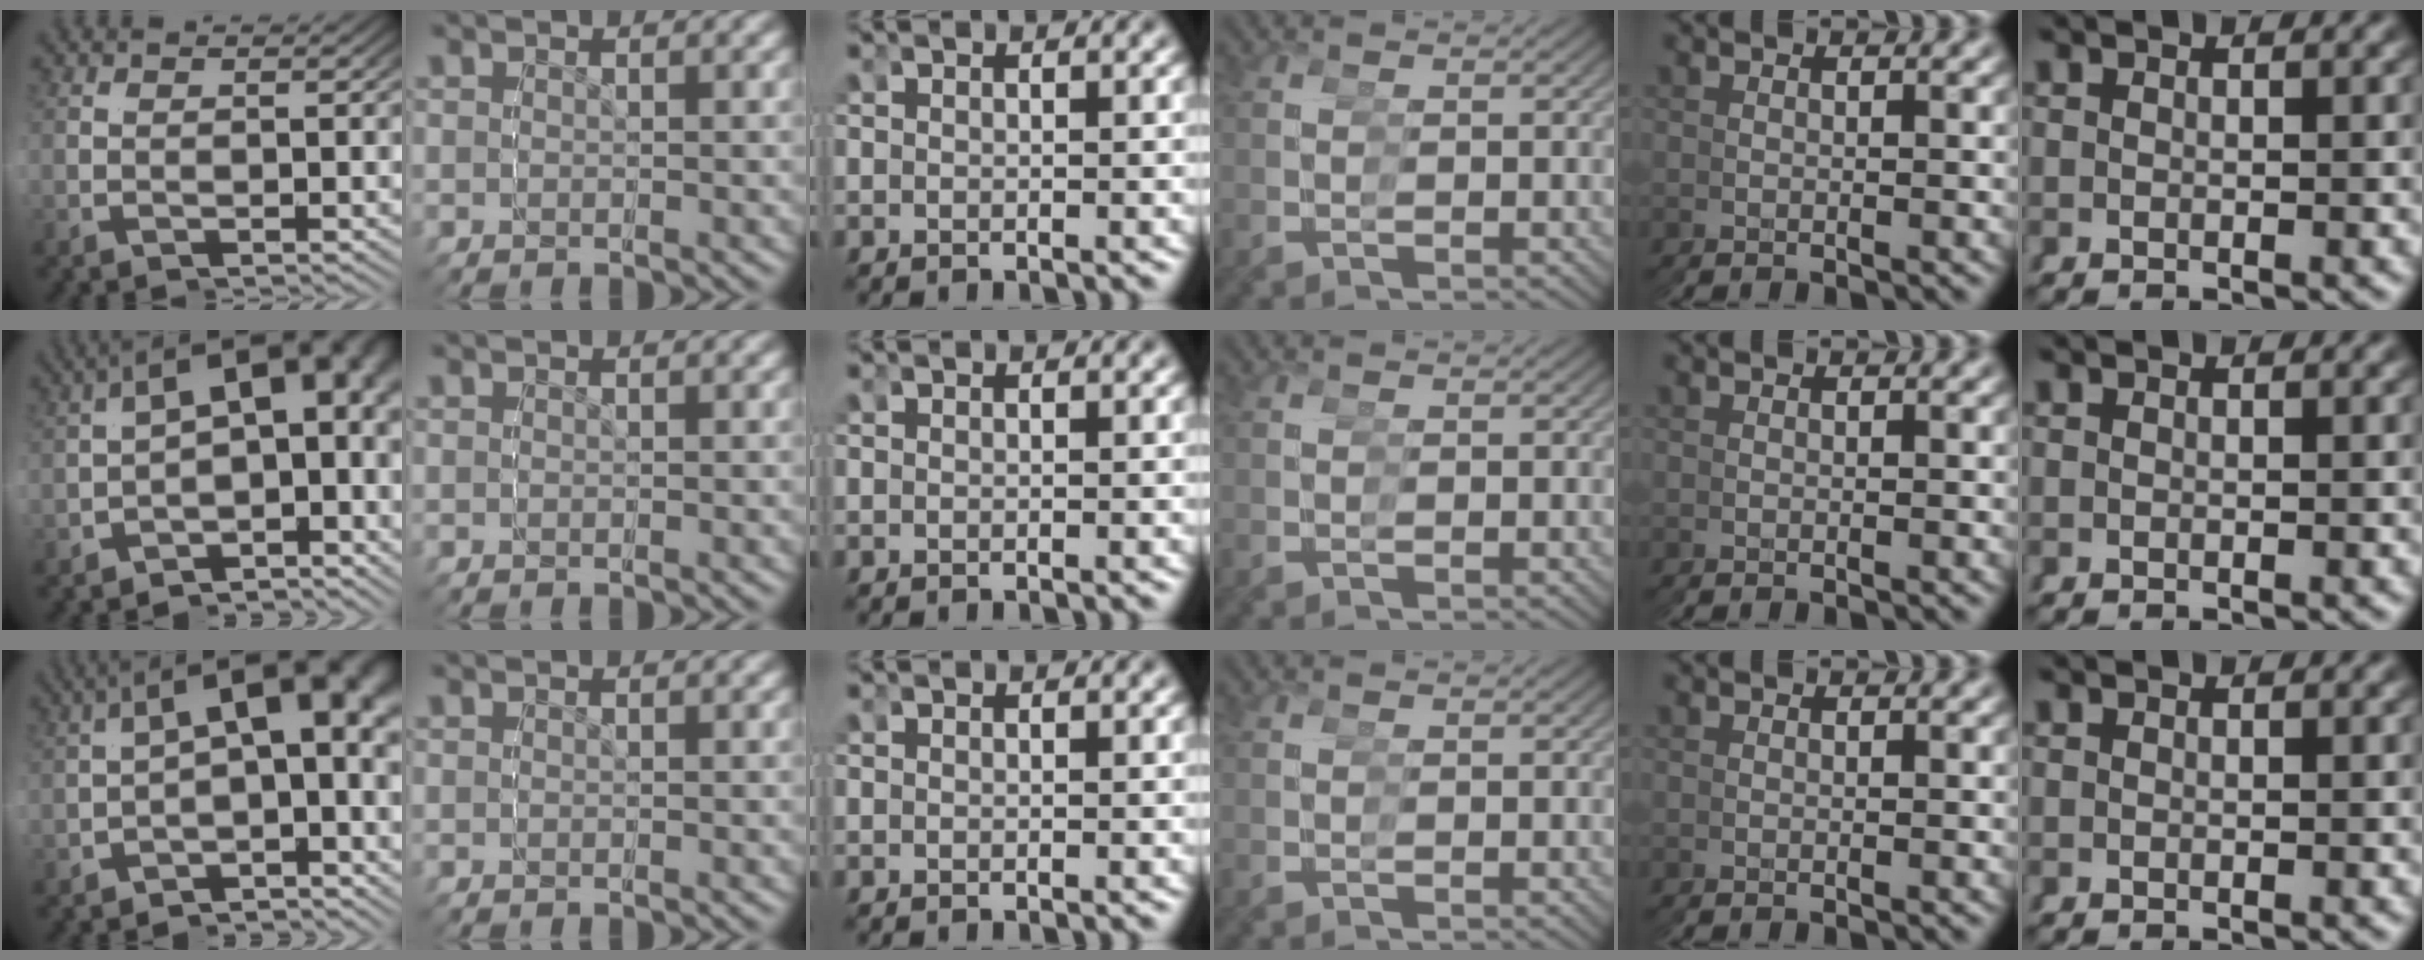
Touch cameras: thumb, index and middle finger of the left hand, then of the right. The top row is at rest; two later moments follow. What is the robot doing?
{"motion": "grasp_and_lifting", "object": "legos"}